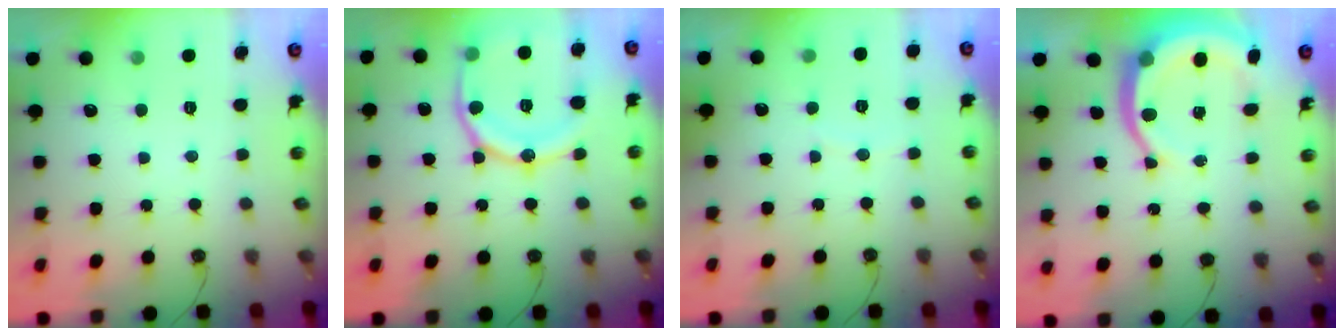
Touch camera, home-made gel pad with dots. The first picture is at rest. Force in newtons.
{"total": 17.8, "press": 17.7, "slide": 1.9}
{"total": 2.5, "press": 2.5, "slide": 0.4}
{"total": 11.0, "press": 10.9, "slide": 2.0}